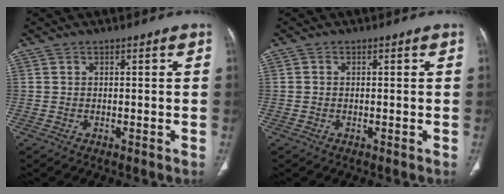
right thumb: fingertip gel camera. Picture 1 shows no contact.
{"total": 0.0}